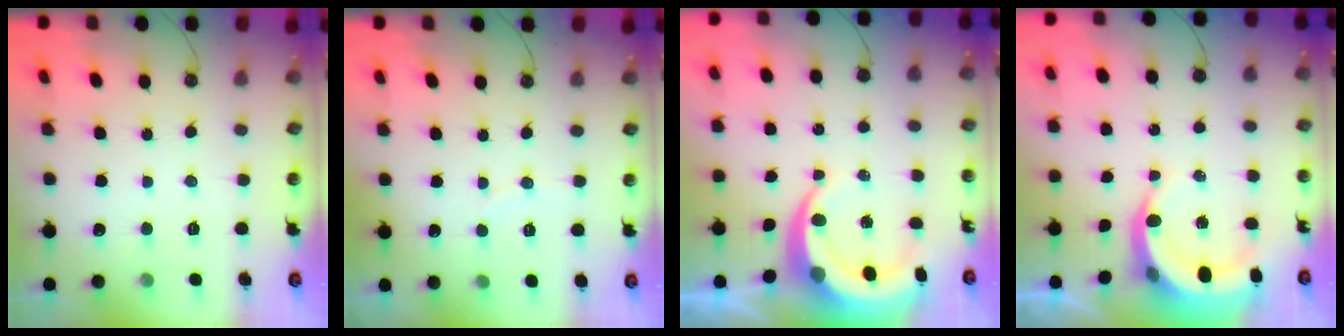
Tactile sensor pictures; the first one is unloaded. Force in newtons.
{"total": 2.8, "press": 2.8, "slide": 0.4}
{"total": 9.1, "press": 9.1, "slide": 1.1}
{"total": 7.8, "press": 7.7, "slide": 1.2}